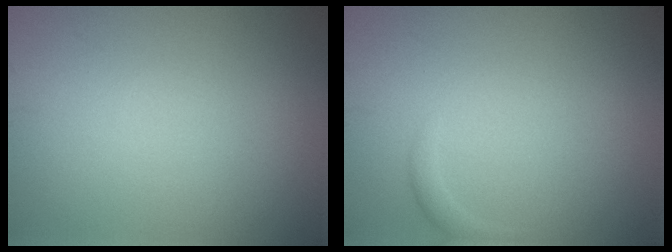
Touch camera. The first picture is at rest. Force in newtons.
{"total": 0.8, "press": 0.8, "slide": 0.1}